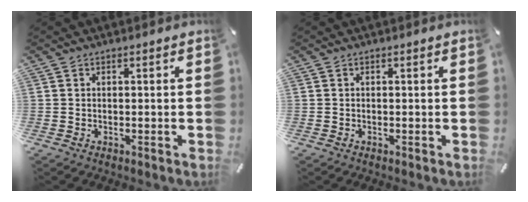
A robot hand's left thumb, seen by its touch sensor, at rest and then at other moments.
{"total": 0.0}